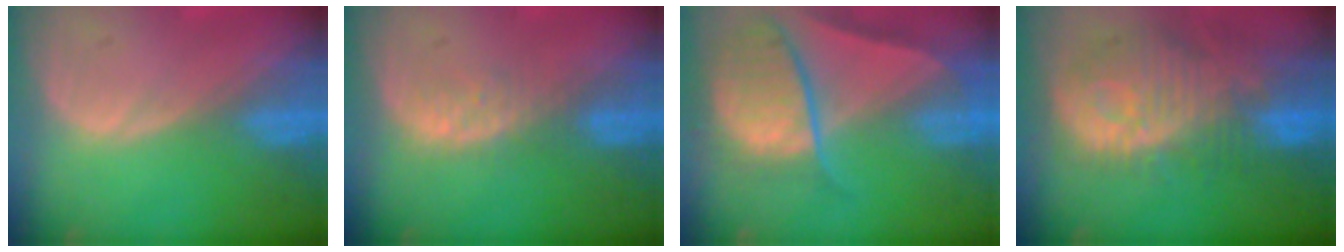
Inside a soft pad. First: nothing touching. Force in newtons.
{"total": 2.8, "press": 2.8, "slide": 0.3}
{"total": 10.2, "press": 8.6, "slide": 5.4}
{"total": 12.4, "press": 11.1, "slide": 5.6}